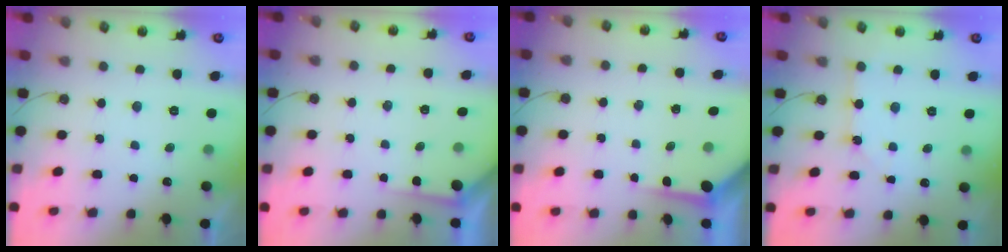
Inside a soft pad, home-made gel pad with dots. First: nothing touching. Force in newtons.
{"total": 2.5, "press": 2.4, "slide": 0.4}
{"total": 3.8, "press": 3.8, "slide": 0.4}
{"total": 1.9, "press": 1.9, "slide": 0.0}